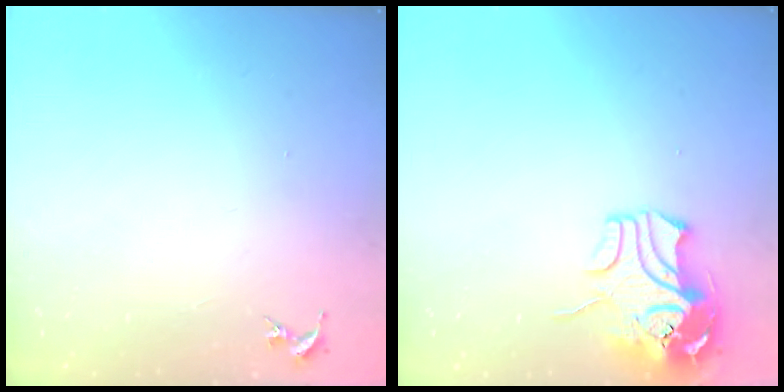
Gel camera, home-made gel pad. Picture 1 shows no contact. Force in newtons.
{"total": 11.7, "press": 11.5, "slide": 1.7}